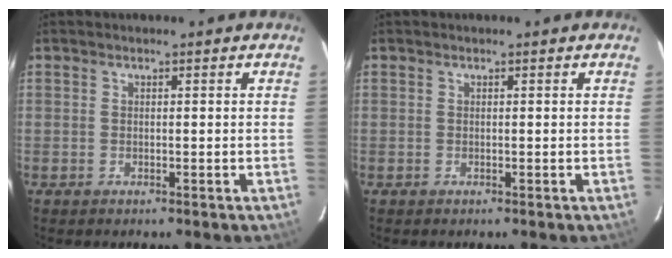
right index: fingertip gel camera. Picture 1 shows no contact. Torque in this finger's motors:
{"motor_torque": [0.54, 0.27, 0.00, 0.01]}